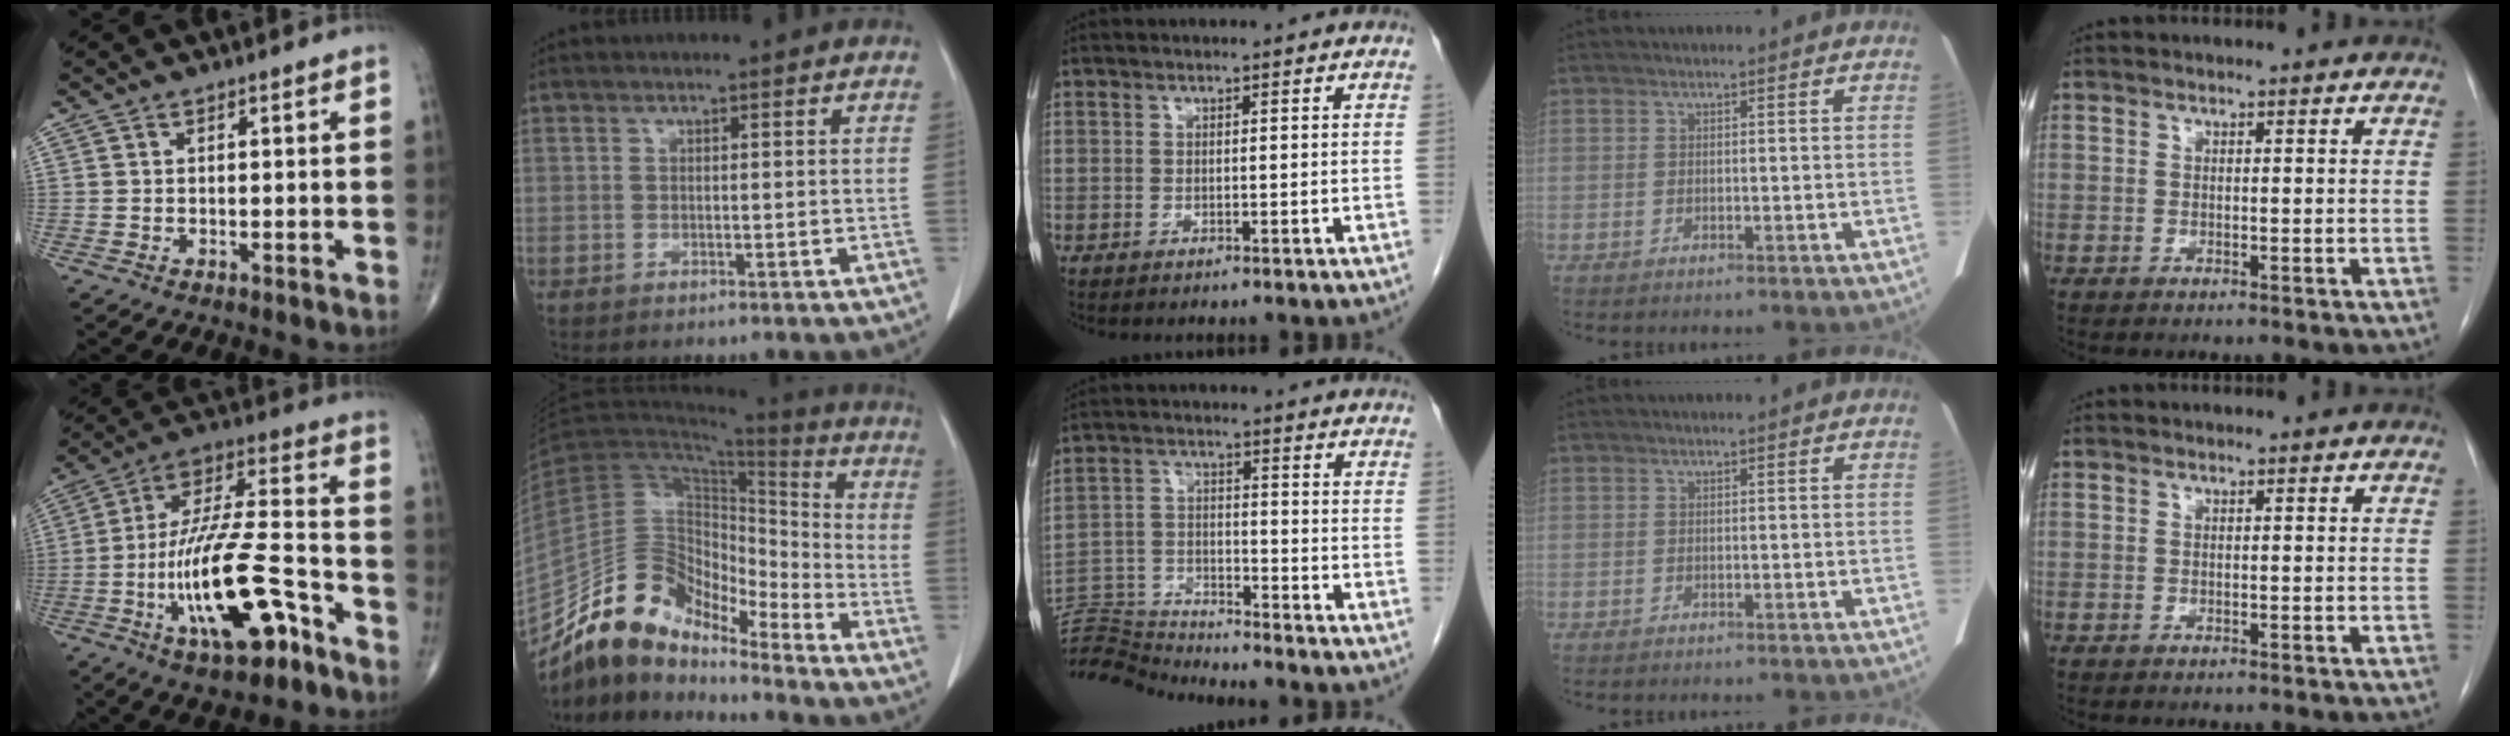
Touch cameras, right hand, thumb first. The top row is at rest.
{"thumb": {"total": 20.3, "force": [-8.8, 6.8, 17.0], "torque": [-0.312, 0.058, -0.144]}, "index": {"total": 14.4, "force": [-12.2, 5.5, 5.1], "torque": [-0.077, 0.055, -0.223]}, "middle": {"total": 11.1, "force": [-11.1, -1.0, 0.2], "torque": [-0.006, 0.017, -0.209]}}